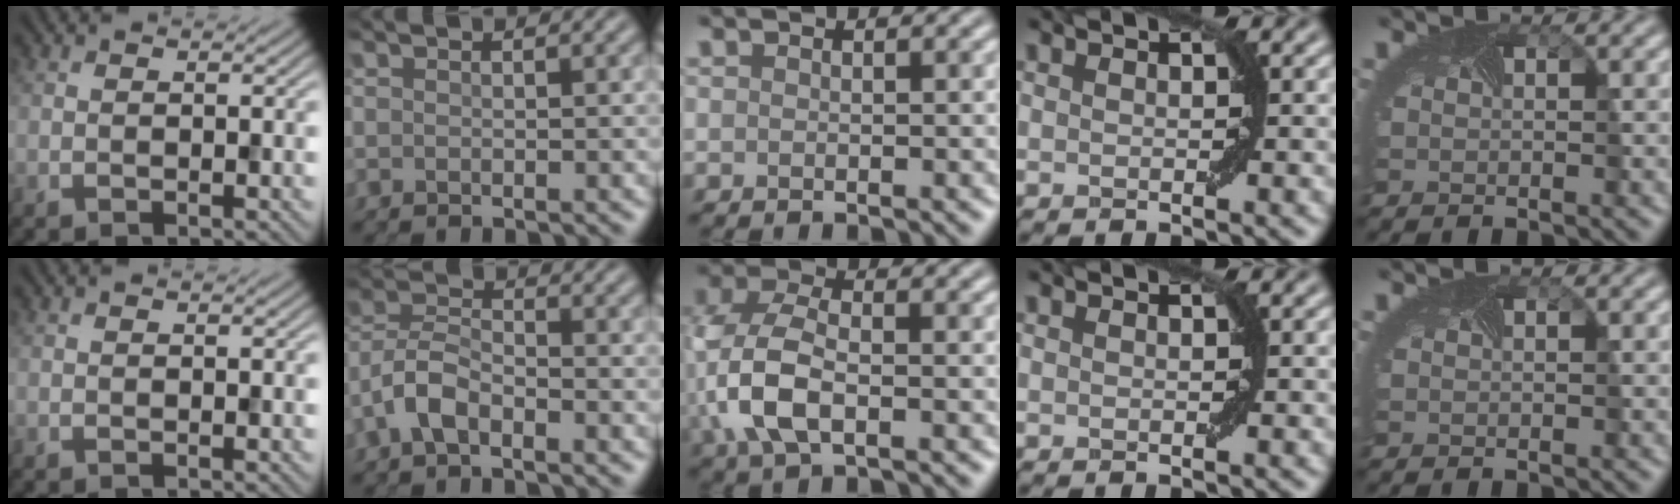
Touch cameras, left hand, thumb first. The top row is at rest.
{"index": {"total": 3.6, "force": [-2.2, 1.5, 2.4], "torque": [-0.055, 0.013, -0.050]}, "middle": {"total": 6.6, "force": [-1.1, 3.9, 5.3], "torque": [-0.131, 0.006, -0.029]}}